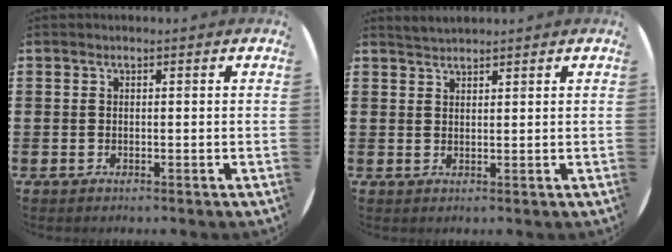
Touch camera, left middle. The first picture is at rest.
{"total": 1.8, "force": [1.7, 0.1, 0.1], "torque": [-0.004, 0.003, 0.034]}